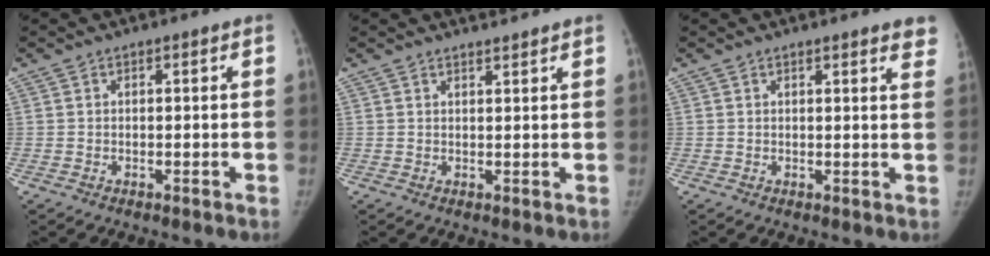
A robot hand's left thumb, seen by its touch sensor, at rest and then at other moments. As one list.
[{"total": 1.8, "force": [1.8, 0.0, 0.3], "torque": [0.002, -0.011, 0.029]}, {"total": 5.0, "force": [4.1, 0.9, 2.8], "torque": [-0.014, -0.012, 0.033]}]